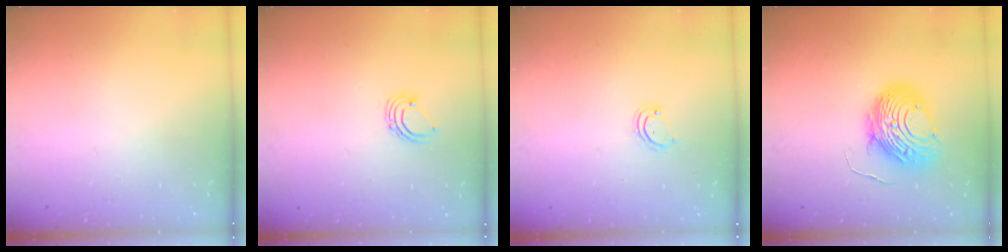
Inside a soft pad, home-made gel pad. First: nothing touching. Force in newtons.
{"total": 2.9, "press": 2.9, "slide": 0.2}
{"total": 2.8, "press": 2.8, "slide": 0.3}
{"total": 11.6, "press": 11.5, "slide": 1.2}